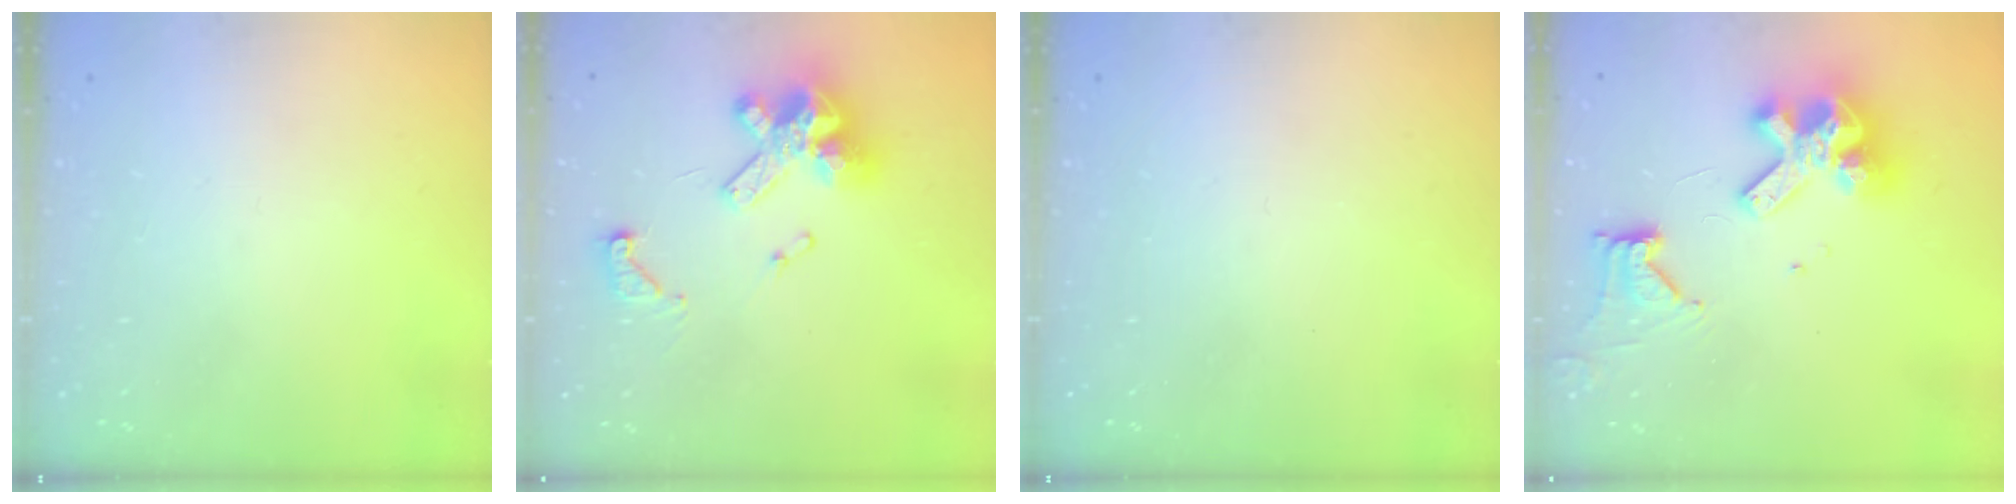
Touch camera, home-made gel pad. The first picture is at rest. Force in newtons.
{"total": 14.5, "press": 14.5, "slide": 0.9}
{"total": 0.0}
{"total": 14.7, "press": 14.5, "slide": 1.8}